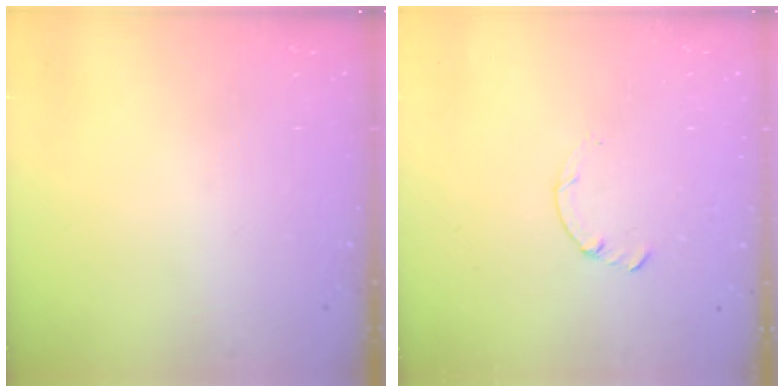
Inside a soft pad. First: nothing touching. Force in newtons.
{"total": 0.0}